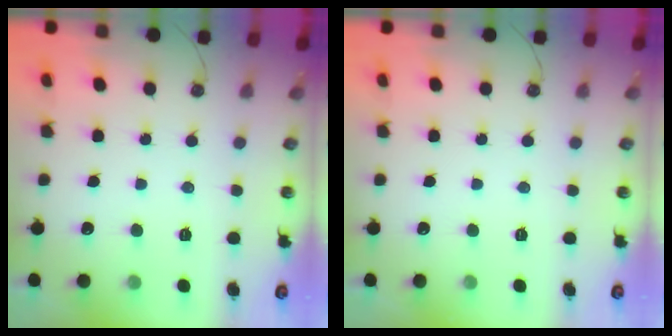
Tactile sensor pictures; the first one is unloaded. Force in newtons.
{"total": 0.0}